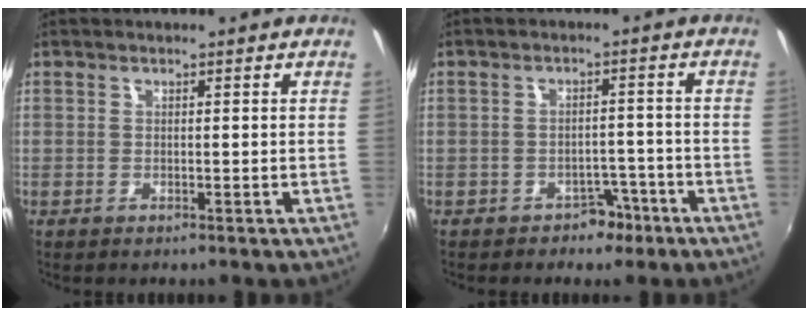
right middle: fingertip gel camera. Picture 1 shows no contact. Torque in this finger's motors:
{"motor_torque": [-0.26, -0.06, 0.00, 0.00]}